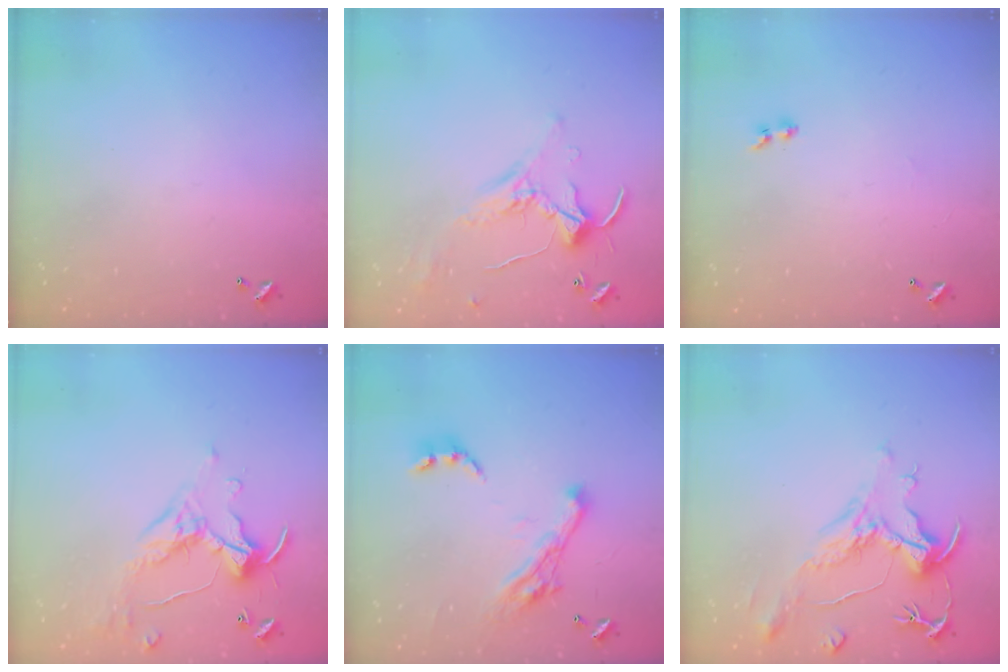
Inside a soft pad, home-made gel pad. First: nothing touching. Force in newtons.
{"total": 1.0, "press": 0.5, "slide": 0.8}
{"total": 1.3, "press": 1.1, "slide": 0.7}
{"total": 1.5, "press": 1.5, "slide": 0.2}
{"total": 10.6, "press": 10.5, "slide": 1.7}
{"total": 1.9, "press": 1.4, "slide": 1.2}